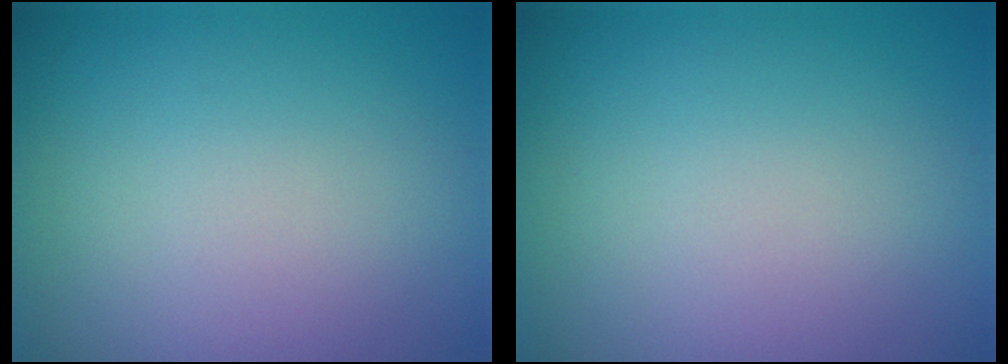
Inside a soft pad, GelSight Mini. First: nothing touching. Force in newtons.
{"total": 0.0}